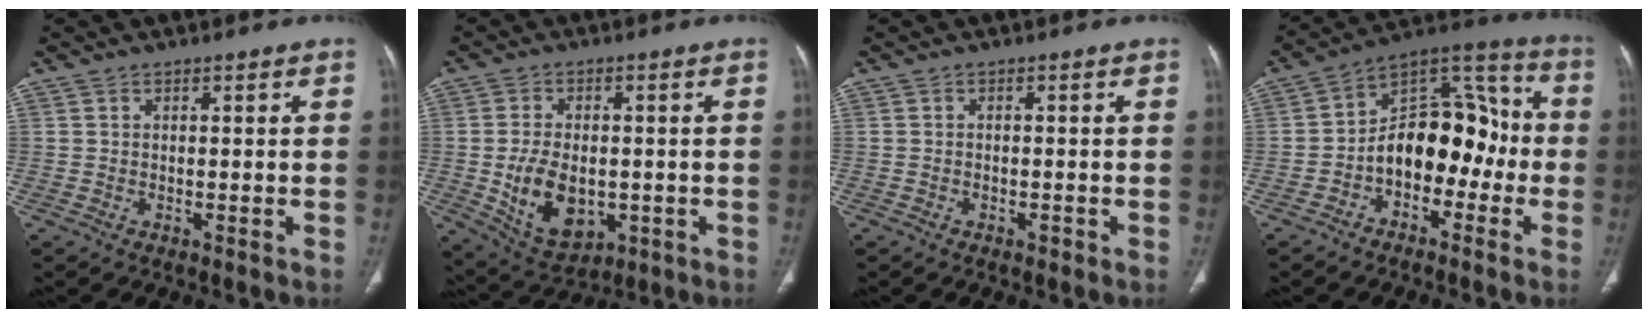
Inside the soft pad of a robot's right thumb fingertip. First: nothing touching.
{"total": 11.7, "force": [-1.8, 7.5, 8.8], "torque": [-0.135, -0.004, -0.013]}
{"total": 1.0, "force": [-0.6, 0.5, 0.6], "torque": [-0.009, 0.004, -0.010]}
{"total": 15.8, "force": [-3.5, 10.1, 11.5], "torque": [-0.135, 0.070, -0.067]}